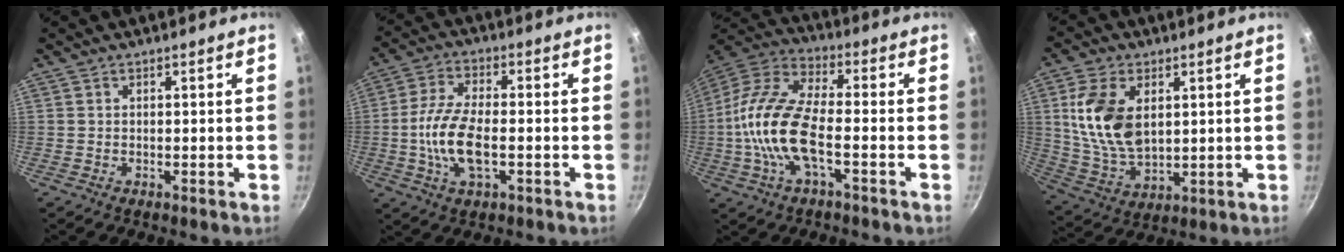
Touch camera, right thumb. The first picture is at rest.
{"total": 10.6, "force": [-2.0, 4.8, 9.3], "torque": [-0.184, 0.017, -0.047]}
{"total": 16.4, "force": [-3.3, 6.9, 14.5], "torque": [-0.286, 0.035, -0.082]}
{"total": 13.9, "force": [3.2, 8.5, 10.5], "torque": [-0.189, -0.021, 0.072]}